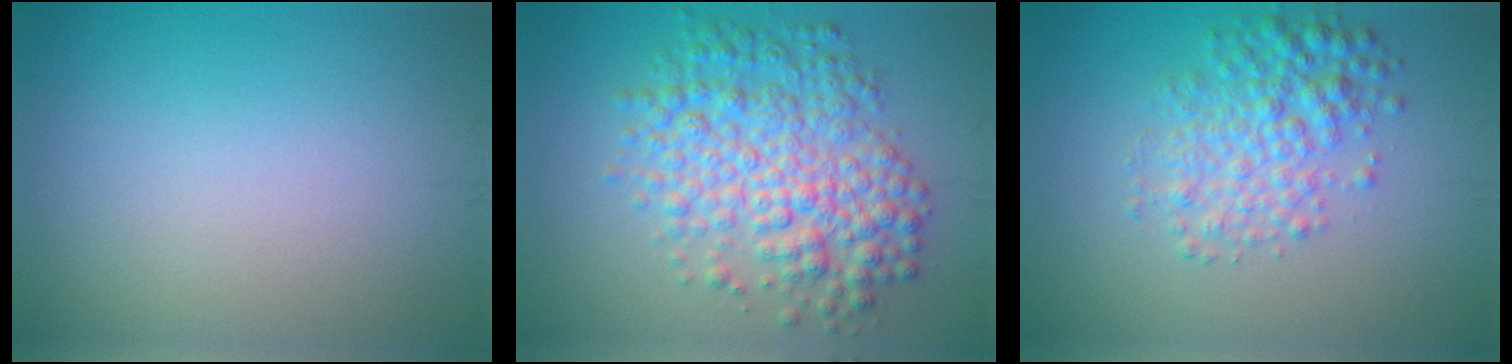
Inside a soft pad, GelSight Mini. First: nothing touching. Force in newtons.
{"total": 7.2, "press": 7.2, "slide": 0.1}
{"total": 4.2, "press": 4.2, "slide": 0.1}